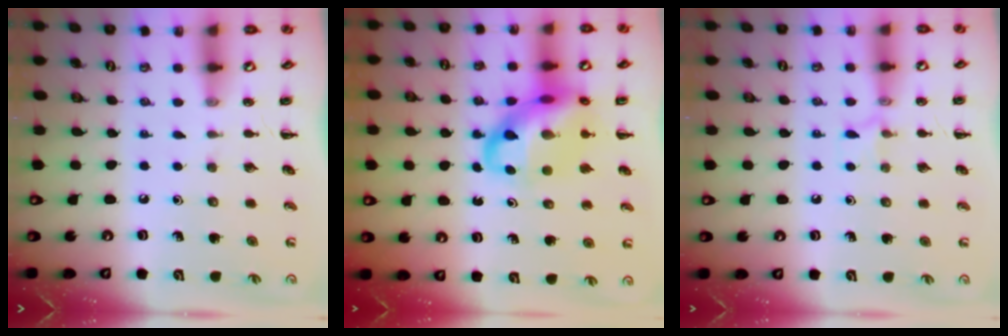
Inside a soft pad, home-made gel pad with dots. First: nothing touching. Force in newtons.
{"total": 15.9, "press": 15.5, "slide": 3.5}
{"total": 5.6, "press": 5.4, "slide": 1.3}